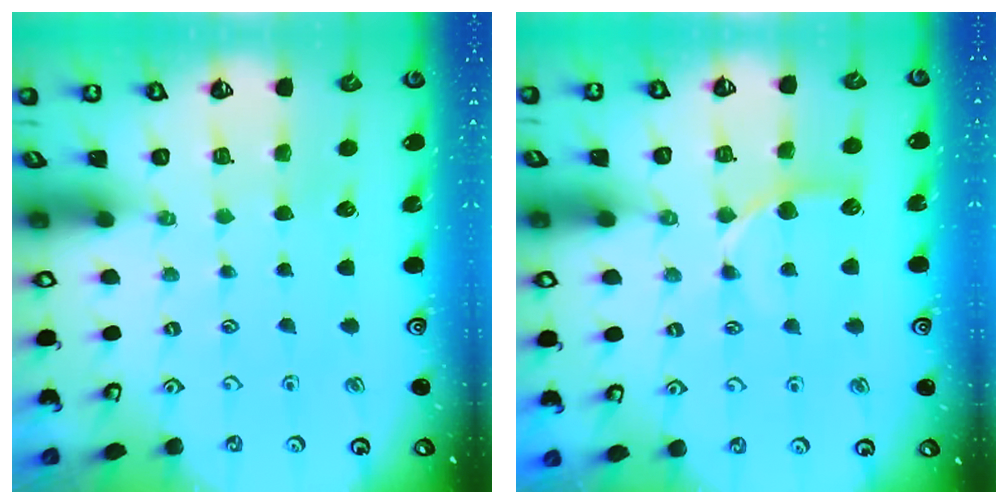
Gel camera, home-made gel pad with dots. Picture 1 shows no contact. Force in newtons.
{"total": 5.6, "press": 5.5, "slide": 0.8}